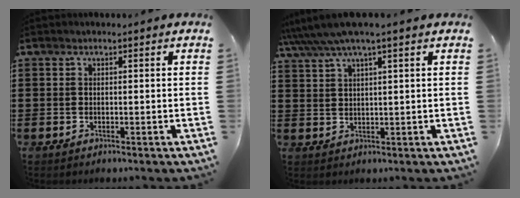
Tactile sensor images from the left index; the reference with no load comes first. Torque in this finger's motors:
{"motor_torque": [1.11, -0.50, 1.05, 0.21]}